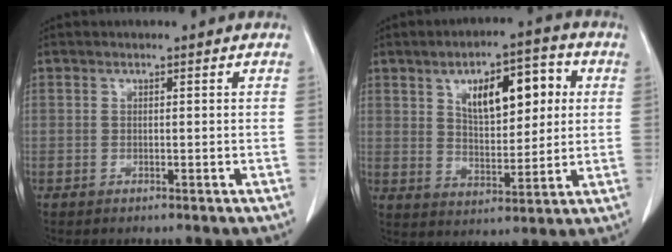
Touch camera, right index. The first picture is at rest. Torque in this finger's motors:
{"motor_torque": [0.33, 0.21, 0.36, 0.08]}